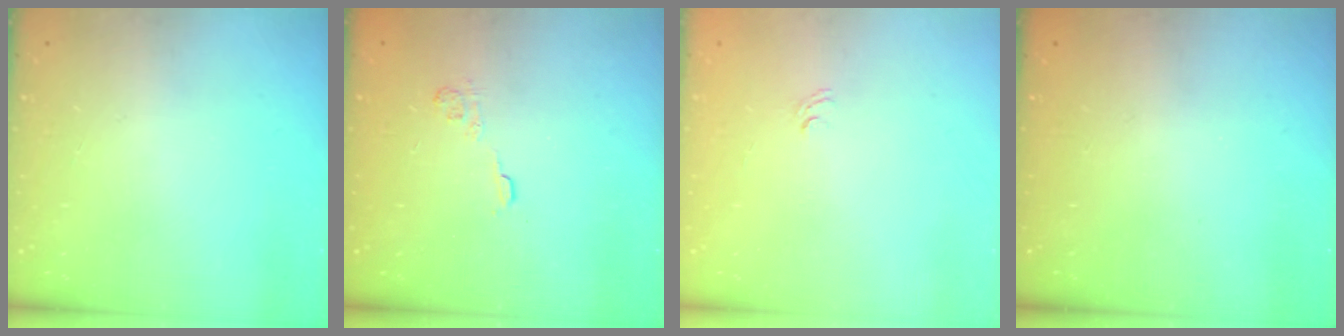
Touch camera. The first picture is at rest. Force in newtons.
{"total": 3.1, "press": 2.7, "slide": 1.4}
{"total": 1.6, "press": 1.2, "slide": 1.0}
{"total": 2.2, "press": 2.1, "slide": 0.7}